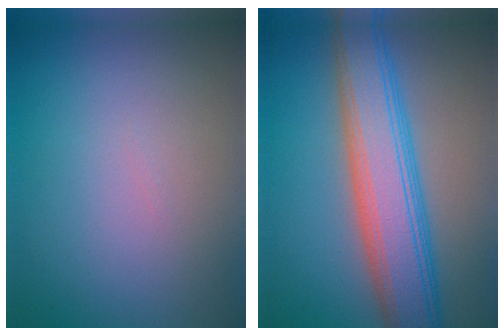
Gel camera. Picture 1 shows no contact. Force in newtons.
{"total": 8.3, "press": 8.3, "slide": 0.6}